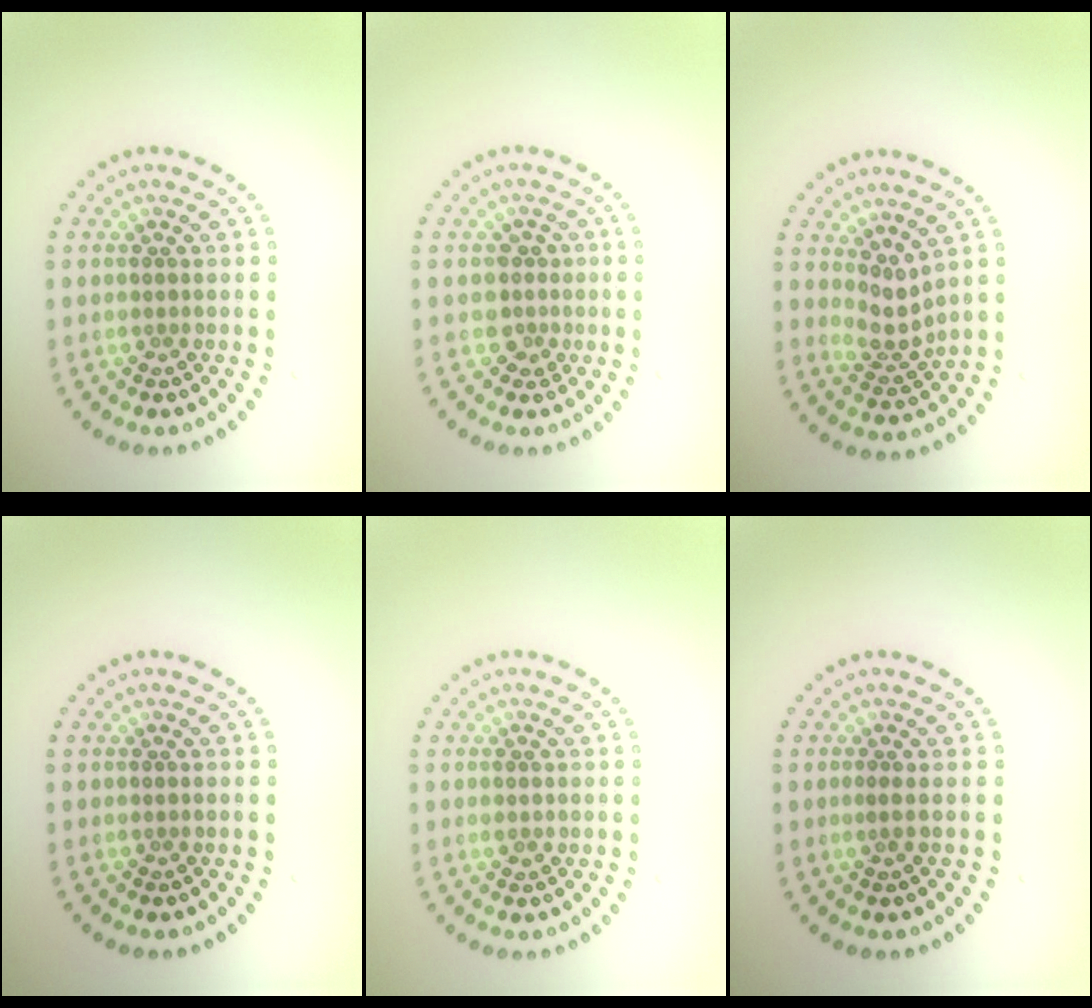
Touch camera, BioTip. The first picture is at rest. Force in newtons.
{"total": 2.0, "press": 1.6, "slide": 1.1}
{"total": 2.3, "press": 1.6, "slide": 1.7}
{"total": 0.0}
{"total": 0.9, "press": 0.9, "slide": 0.1}
{"total": 0.6, "press": 0.3, "slide": 0.5}